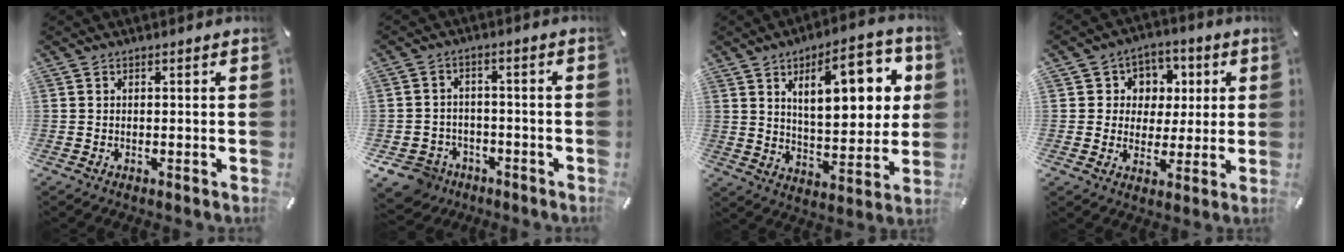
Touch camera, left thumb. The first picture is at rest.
{"total": 7.4, "force": [-4.3, 5.8, 1.8], "torque": [-0.057, 0.030, -0.083]}
{"total": 18.7, "force": [7.3, 8.6, 14.9], "torque": [-0.210, -0.015, 0.113]}
{"total": 8.2, "force": [1.1, 7.9, 1.6], "torque": [-0.020, -0.005, 0.017]}